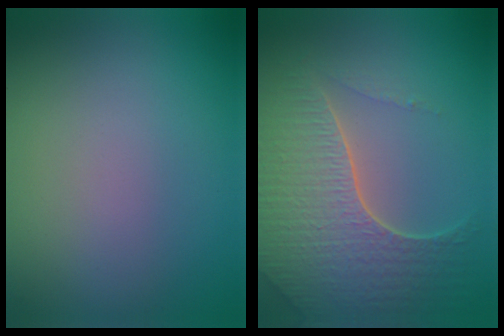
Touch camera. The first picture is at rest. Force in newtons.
{"total": 7.0, "press": 5.0, "slide": 4.9}